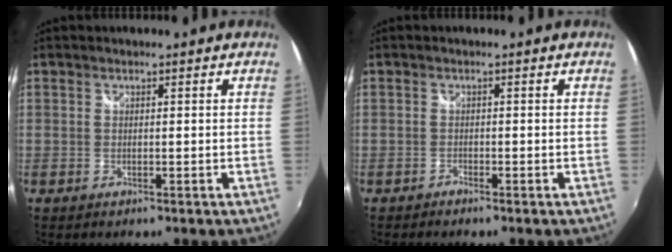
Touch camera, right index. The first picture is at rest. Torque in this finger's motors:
{"motor_torque": [0.04, -0.09, -0.04, -0.01]}